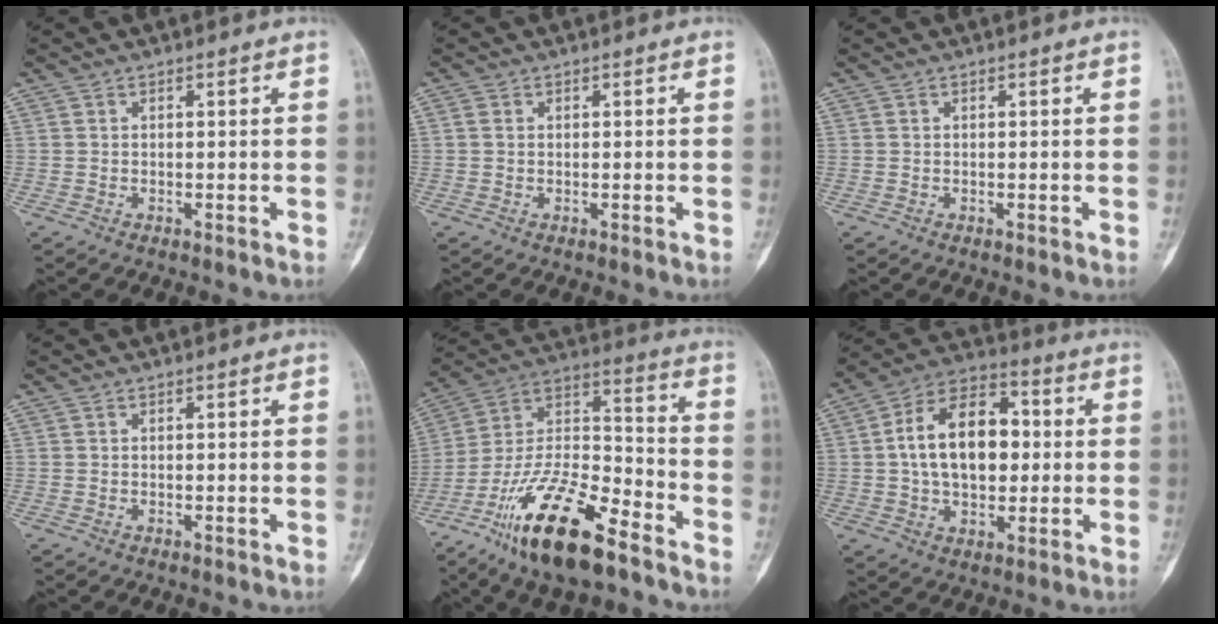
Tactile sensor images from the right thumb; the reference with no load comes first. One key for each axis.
{"total": 1.0, "fx": 0.2, "fy": 0.7, "fz": 0.7, "tx": -0.017, "ty": 0.002, "tz": 0.006}
{"total": 0.0}
{"total": 0.0}
{"total": 21.2, "fx": -13.8, "fy": 6.9, "fz": 14.6, "tx": -0.279, "ty": 0.071, "tz": -0.251}
{"total": 16.8, "fx": 1.3, "fy": 10.5, "fz": 13.0, "tx": -0.193, "ty": 0.024, "tz": 0.016}